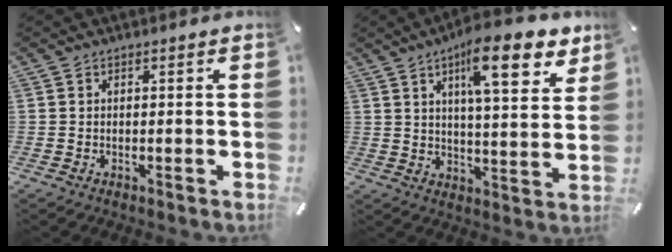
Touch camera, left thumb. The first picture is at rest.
{"total": 15.7, "force": [9.0, 5.1, 11.8], "torque": [-0.172, -0.041, 0.141]}